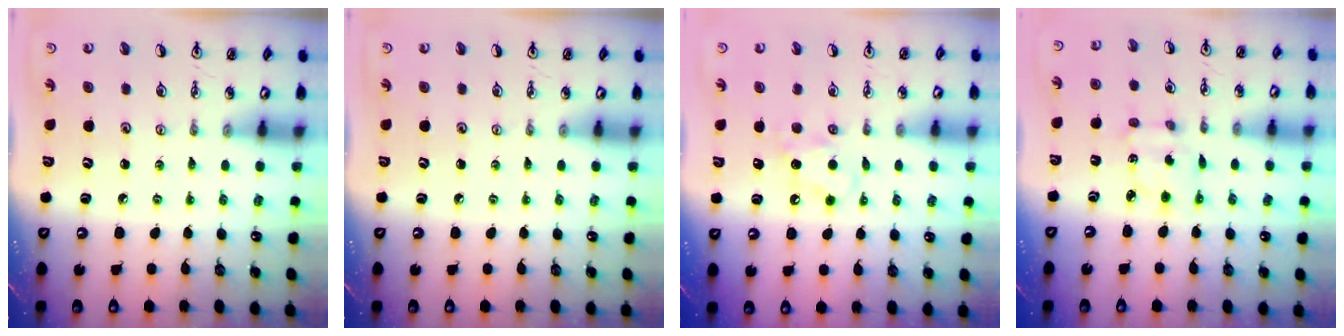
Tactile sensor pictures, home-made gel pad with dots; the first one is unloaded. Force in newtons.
{"total": 0.0}
{"total": 5.3, "press": 5.2, "slide": 0.8}
{"total": 2.7, "press": 2.7, "slide": 0.2}